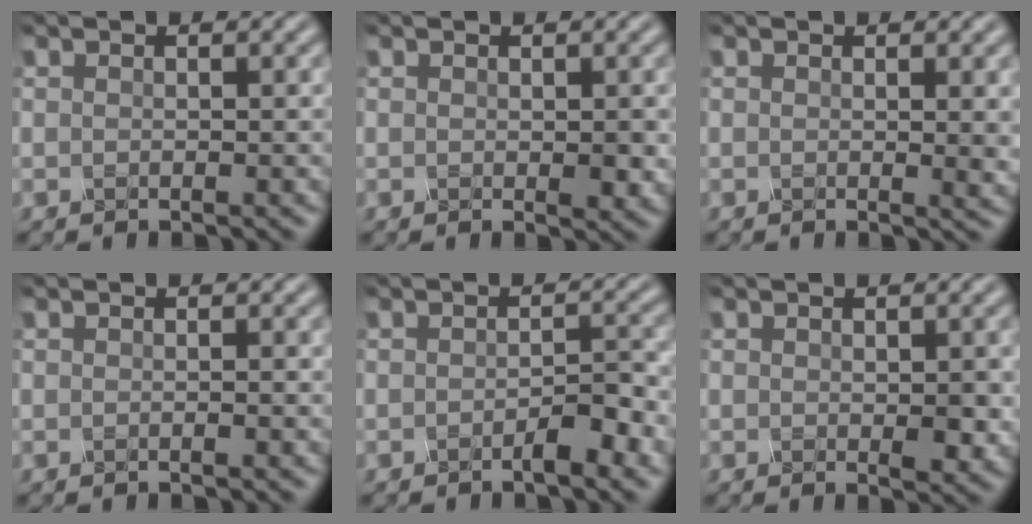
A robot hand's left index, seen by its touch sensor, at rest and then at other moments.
{"total": 1.3, "force": [0.2, 0.4, 1.2], "torque": [-0.021, -0.003, 0.007]}
{"total": 1.8, "force": [0.8, 0.5, 1.6], "torque": [-0.017, -0.002, 0.012]}
{"total": 0.5, "force": [-0.2, 0.2, 0.5], "torque": [-0.005, 0.004, -0.006]}
{"total": 2.3, "force": [-1.2, 0.5, 1.8], "torque": [-0.029, 0.002, -0.022]}
{"total": 2.0, "force": [0.1, 0.8, 1.9], "torque": [-0.033, -0.005, 0.006]}